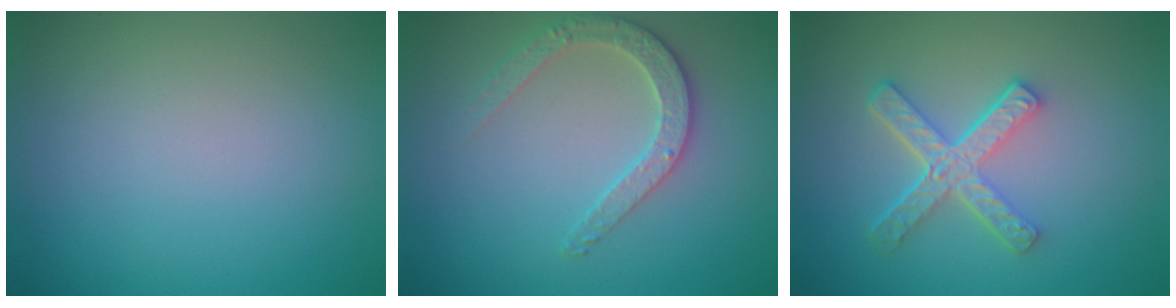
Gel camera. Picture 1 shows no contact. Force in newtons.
{"total": 2.7, "press": 2.7, "slide": 0.3}
{"total": 4.6, "press": 3.3, "slide": 3.2}